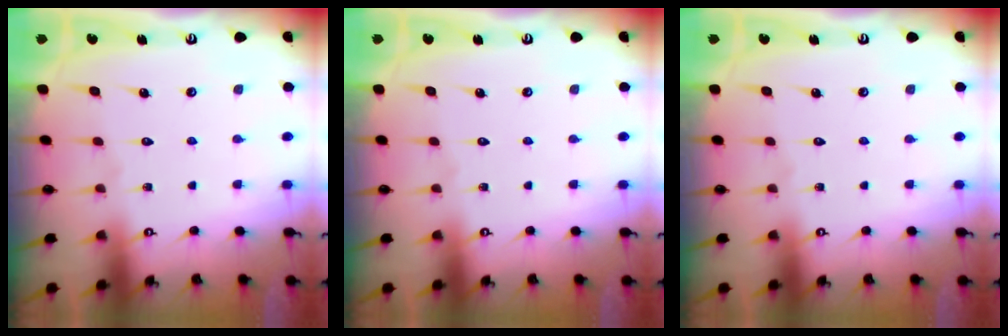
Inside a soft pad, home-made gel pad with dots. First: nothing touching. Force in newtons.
{"total": 0.0}
{"total": 0.0}